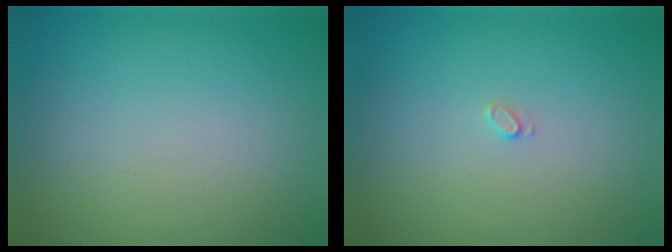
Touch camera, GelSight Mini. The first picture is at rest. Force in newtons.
{"total": 0.6, "press": 0.6, "slide": 0.1}